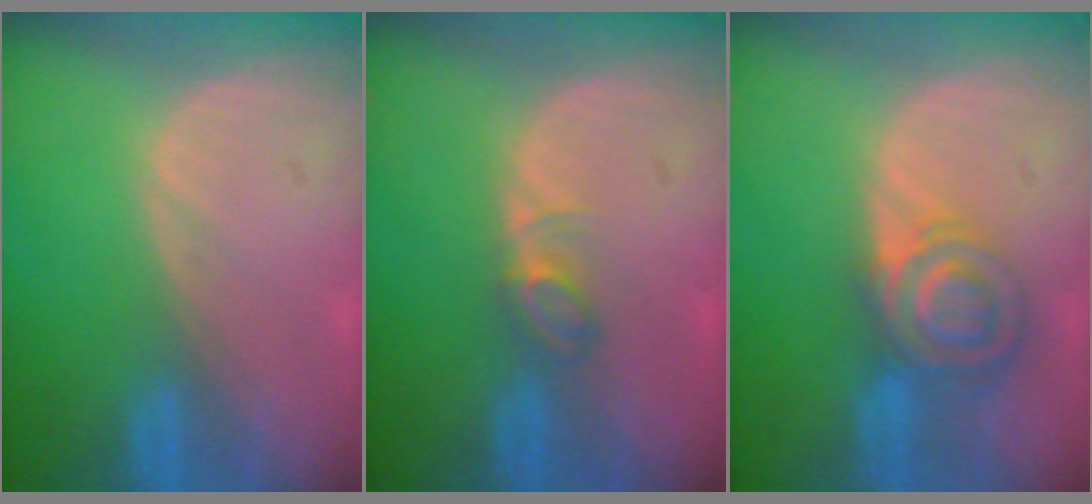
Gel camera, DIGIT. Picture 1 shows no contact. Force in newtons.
{"total": 2.4, "press": 2.4, "slide": 0.4}
{"total": 7.3, "press": 6.1, "slide": 4.0}